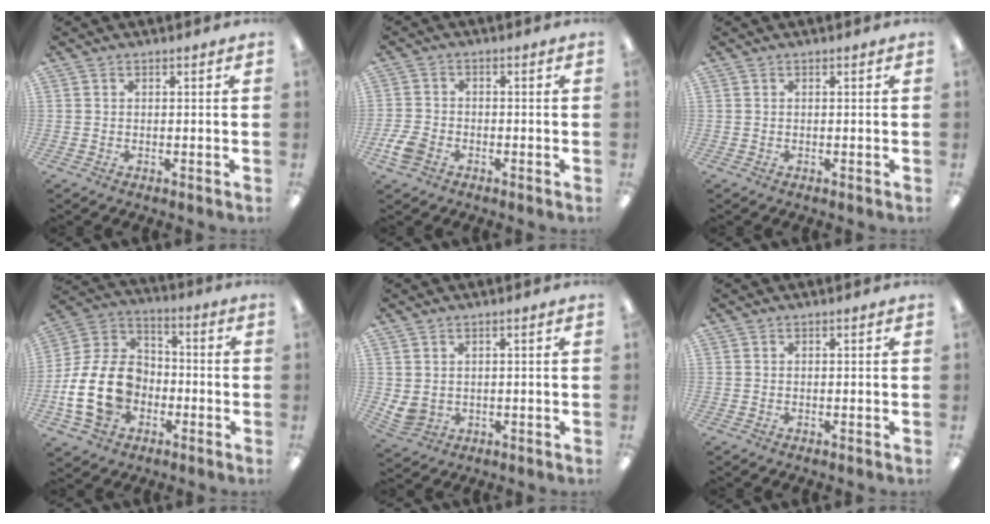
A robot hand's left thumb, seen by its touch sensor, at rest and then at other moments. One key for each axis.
{"total": 4.6, "fx": -2.4, "fy": 3.1, "fz": 2.4, "tx": -0.052, "ty": 0.012, "tz": -0.046}
{"total": 0.0}
{"total": 18.2, "fx": -4.2, "fy": 13.7, "fz": 11.2, "tx": -0.245, "ty": 0.025, "tz": -0.066}
{"total": 3.4, "fx": 1.2, "fy": 2.9, "fz": 1.3, "tx": -0.033, "ty": 0.000, "tz": 0.025}
{"total": 0.0}